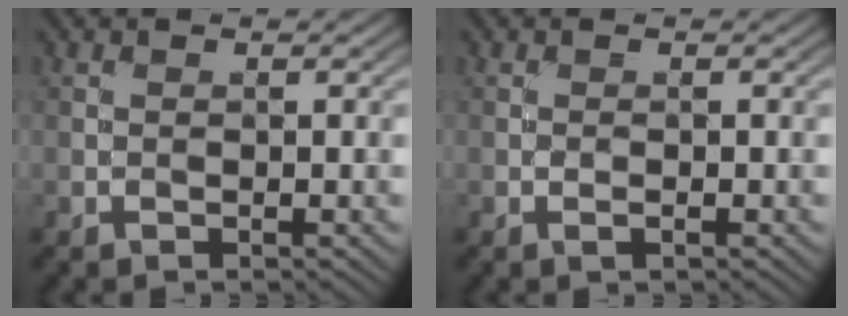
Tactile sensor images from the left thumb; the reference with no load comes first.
{"total": 0.6, "force": [-0.1, 0.2, 0.6], "torque": [-0.013, 0.000, -0.005]}